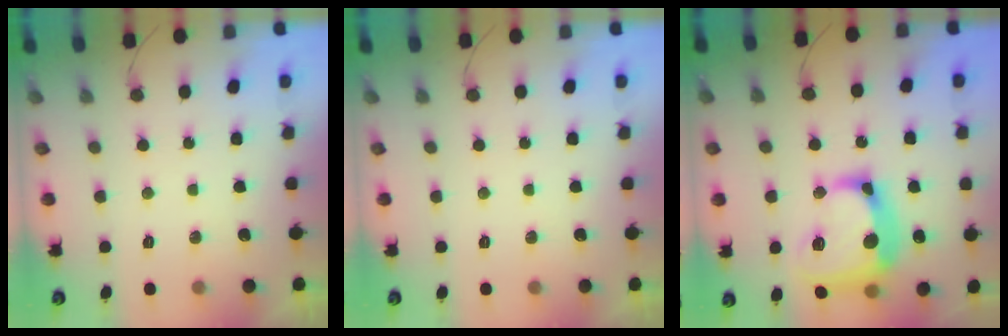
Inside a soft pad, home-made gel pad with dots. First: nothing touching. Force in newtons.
{"total": 0.0}
{"total": 20.5, "press": 20.4, "slide": 1.7}